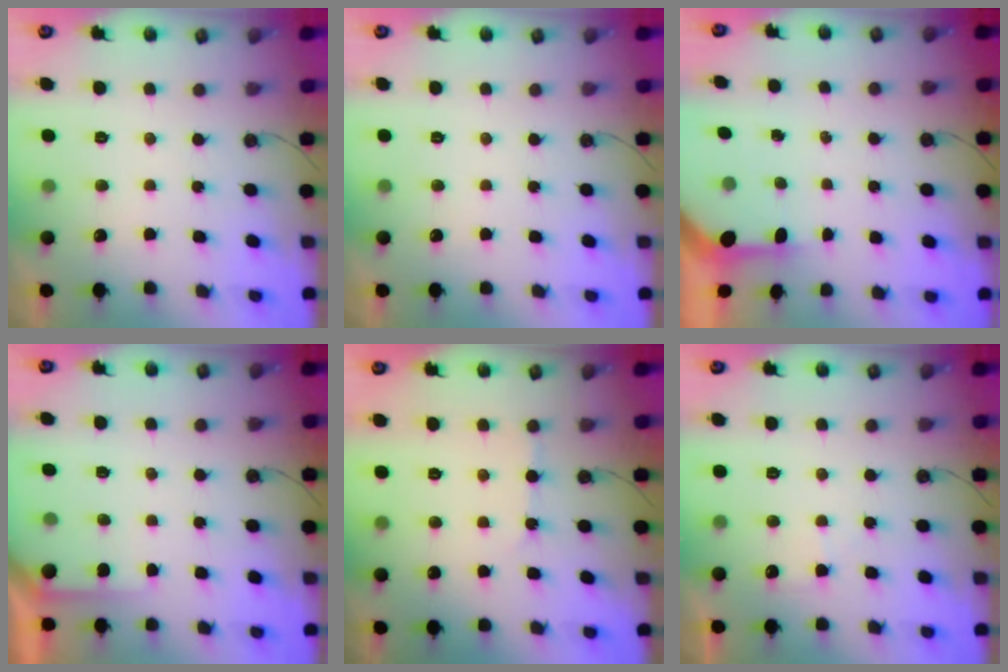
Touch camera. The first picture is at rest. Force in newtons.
{"total": 0.0}
{"total": 2.9, "press": 2.9, "slide": 0.2}
{"total": 2.9, "press": 2.8, "slide": 0.2}
{"total": 4.5, "press": 4.4, "slide": 0.3}
{"total": 3.8, "press": 3.7, "slide": 0.7}